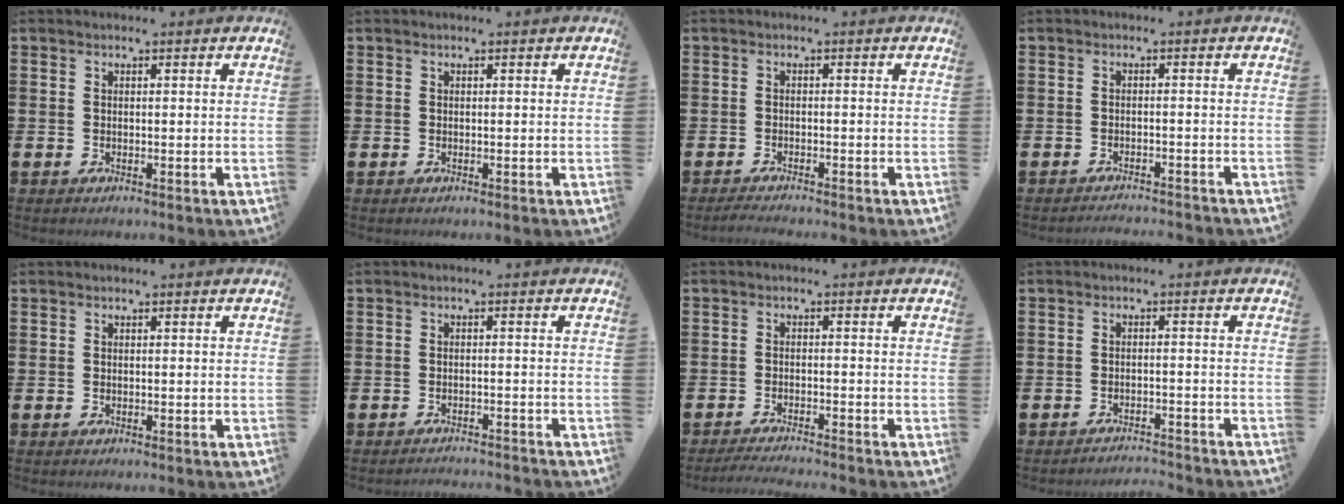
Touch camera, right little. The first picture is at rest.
{"total": 0.0}
{"total": 1.2, "force": [-1.1, 0.0, 0.4], "torque": [-0.008, 0.001, -0.021]}
{"total": 1.5, "force": [-1.5, -0.2, -0.1], "torque": [-0.001, 0.004, -0.030]}
{"total": 0.0}
{"total": 1.3, "force": [-1.3, -0.2, -0.1], "torque": [-0.001, 0.004, -0.027]}
{"total": 1.8, "force": [-1.7, -0.2, 0.5], "torque": [-0.008, 0.003, -0.034]}
{"total": 2.1, "force": [-2.1, -0.1, -0.1], "torque": [-0.001, 0.004, -0.046]}